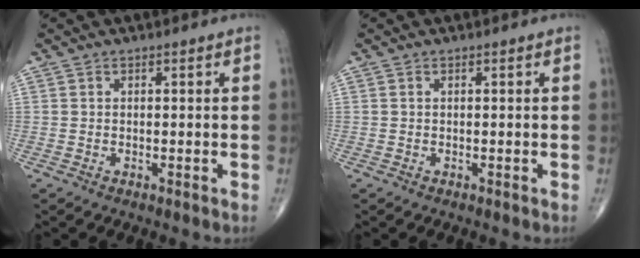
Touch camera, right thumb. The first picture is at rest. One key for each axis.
{"total": 0.0}